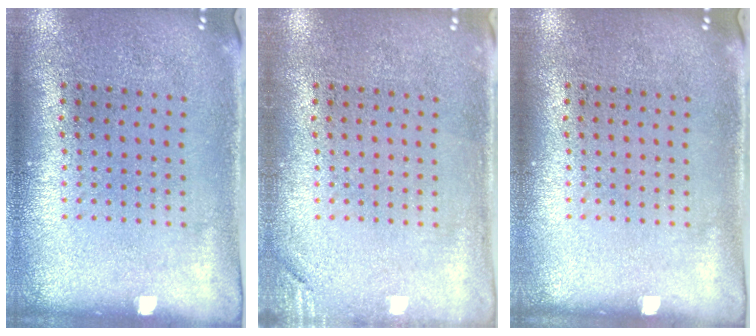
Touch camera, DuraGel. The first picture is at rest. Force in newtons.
{"total": 1.3, "press": 1.2, "slide": 0.3}
{"total": 0.0}